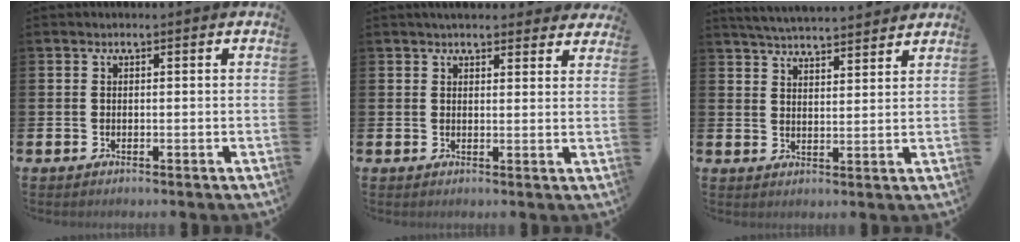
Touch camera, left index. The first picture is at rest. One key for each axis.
{"total": 3.7, "fx": 3.5, "fy": 0.9, "fz": 0.5, "tx": -0.003, "ty": -0.017, "tz": 0.063}
{"total": 4.9, "fx": 4.9, "fy": 0.1, "fz": 0.3, "tx": -0.024, "ty": -0.027, "tz": 0.087}